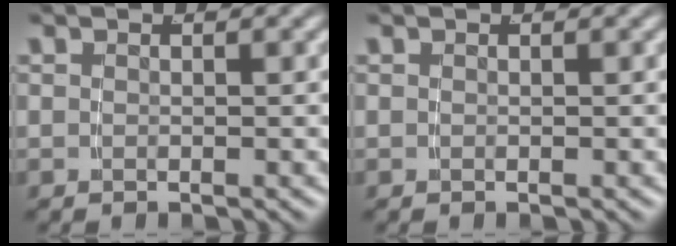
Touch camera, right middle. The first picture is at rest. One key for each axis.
{"total": 0.0}